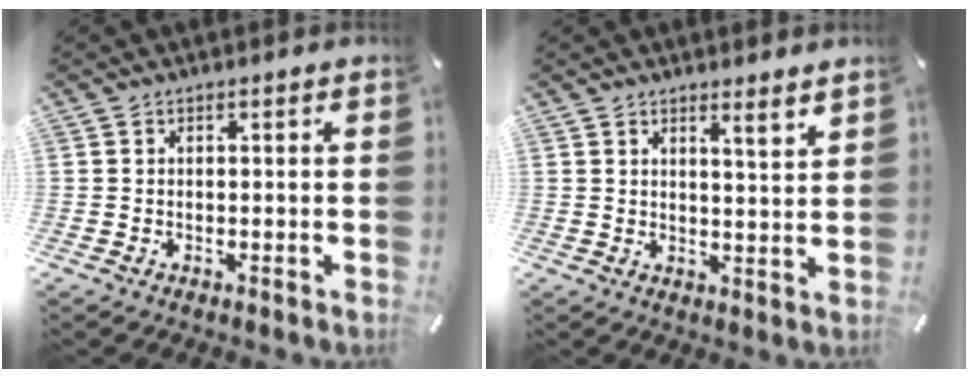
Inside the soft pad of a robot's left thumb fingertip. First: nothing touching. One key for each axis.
{"total": 3.7, "fx": 3.4, "fy": -0.3, "fz": 1.5, "tx": -0.021, "ty": -0.030, "tz": 0.055}